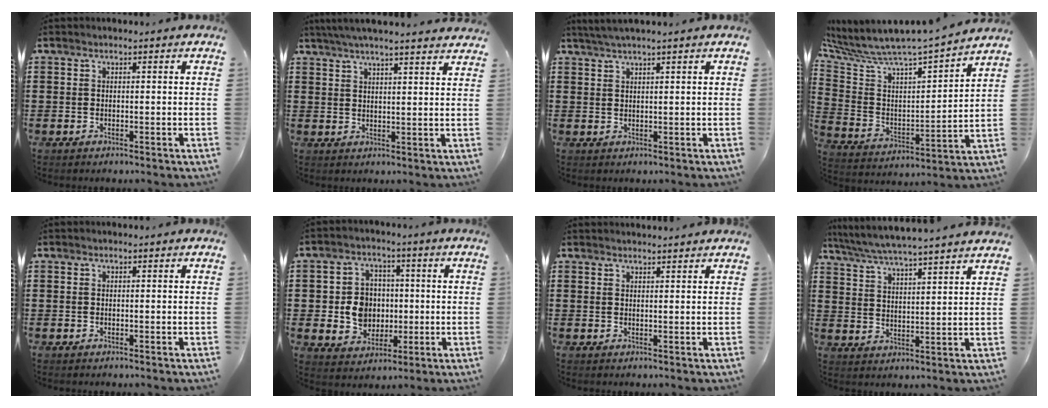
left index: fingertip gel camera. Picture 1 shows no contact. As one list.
[{"total": 4.5, "force": [4.1, -0.5, 1.9], "torque": [-0.049, -0.010, 0.072]}, {"total": 2.1, "force": [1.7, -0.3, 1.1], "torque": [-0.022, 0.002, 0.032]}, {"total": 5.3, "force": [5.1, 0.3, 1.6], "torque": [-0.063, -0.062, 0.074]}, {"total": 0.0}, {"total": 6.9, "force": [0.1, 6.3, 2.9], "torque": [-0.069, 0.017, 0.005]}, {"total": 1.5, "force": [1.5, -0.1, 0.1], "torque": [-0.005, -0.001, 0.029]}, {"total": 5.1, "force": [4.8, -0.5, 1.5], "torque": [-0.051, -0.032, 0.080]}]